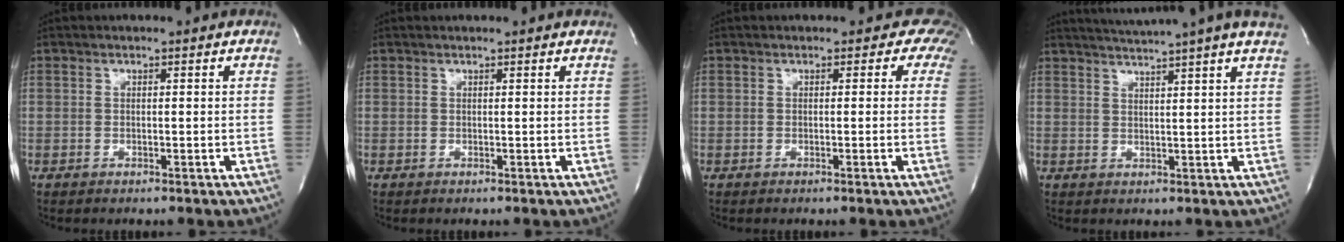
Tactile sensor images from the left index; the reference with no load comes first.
{"total": 0.6, "force": [0.5, -0.1, 0.2], "torque": [-0.006, 0.002, 0.012]}
{"total": 2.9, "force": [1.0, 2.5, 1.0], "torque": [0.020, -0.005, -0.013]}
{"total": 10.2, "force": [8.8, -2.1, 4.7], "torque": [-0.076, -0.004, 0.108]}